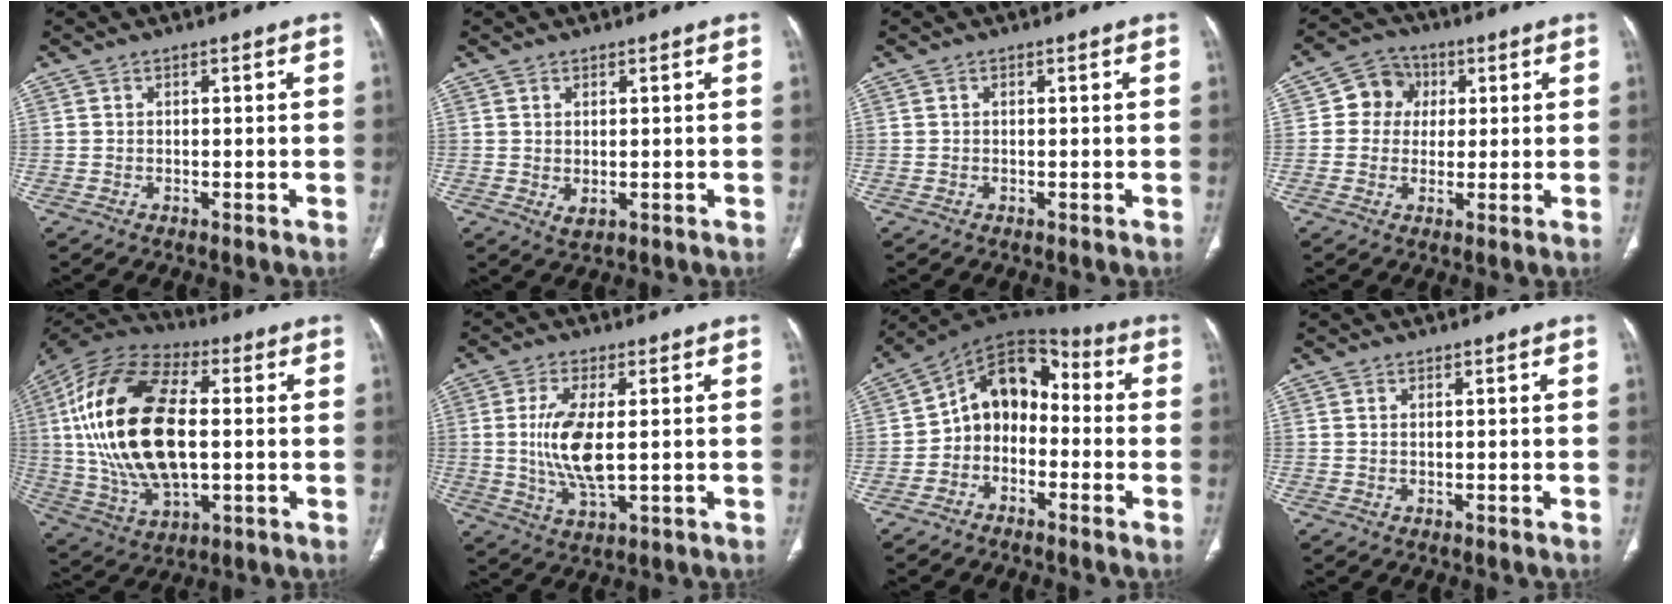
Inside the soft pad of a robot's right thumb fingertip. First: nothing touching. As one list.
[{"total": 1.9, "force": [-0.1, 1.0, 1.6], "torque": [-0.030, -0.006, 0.007]}, {"total": 0.0}, {"total": 7.3, "force": [1.5, 6.6, 2.7], "torque": [-0.010, 0.005, 0.016]}, {"total": 26.0, "force": [1.7, 13.5, 22.2], "torque": [-0.447, 0.003, 0.030]}, {"total": 10.0, "force": [0.5, 3.8, 9.2], "torque": [-0.197, -0.014, 0.014]}, {"total": 11.2, "force": [-1.9, 8.4, 7.2], "torque": [-0.083, 0.059, -0.050]}, {"total": 0.0}]